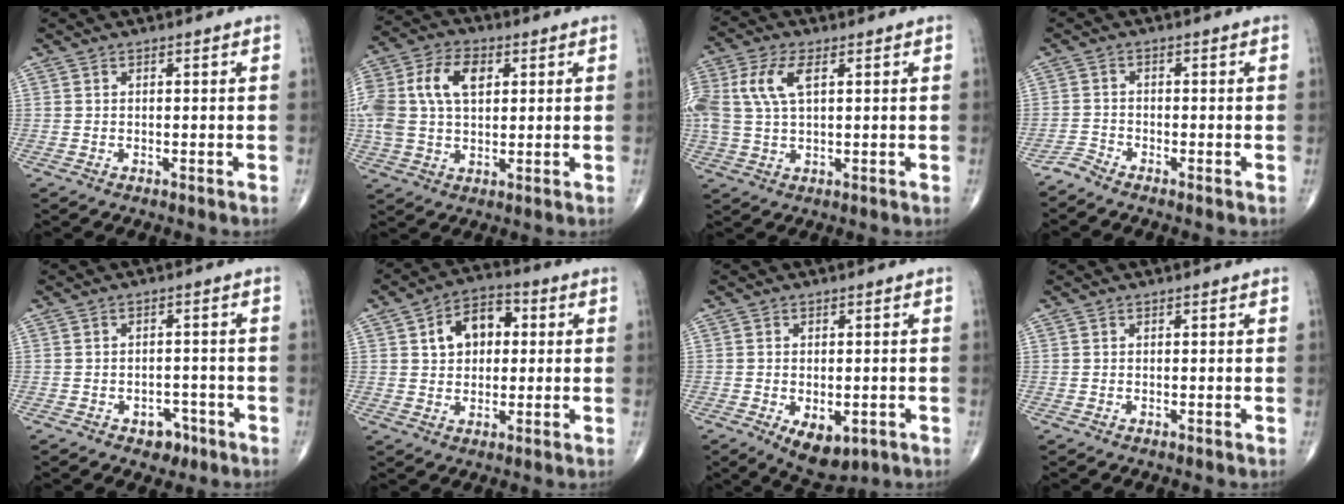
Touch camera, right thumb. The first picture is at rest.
{"total": 15.8, "force": [3.5, 10.1, 11.7], "torque": [-0.264, 0.014, 0.061]}
{"total": 9.1, "force": [2.6, 4.5, 7.5], "torque": [-0.188, 0.014, 0.053]}
{"total": 1.9, "force": [-1.9, 0.0, 0.3], "torque": [-0.006, -0.007, -0.045]}
{"total": 3.8, "force": [-2.2, 2.6, 1.7], "torque": [-0.002, 0.018, -0.026]}
{"total": 9.5, "force": [2.1, 6.5, 6.5], "torque": [-0.079, 0.014, 0.027]}
{"total": 7.2, "force": [-2.7, 4.0, 5.4], "torque": [-0.074, -0.003, -0.030]}
{"total": 0.0}